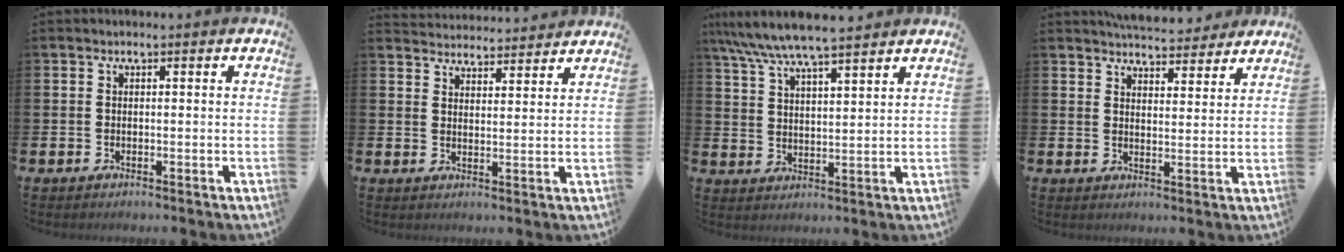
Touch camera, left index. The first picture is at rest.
{"total": 4.0, "force": [4.0, 0.4, -0.4], "torque": [0.001, -0.030, 0.070]}
{"total": 7.4, "force": [6.8, 0.6, 2.7], "torque": [-0.080, -0.027, 0.124]}
{"total": 5.8, "force": [5.6, 1.1, 0.6], "torque": [-0.019, -0.032, 0.103]}